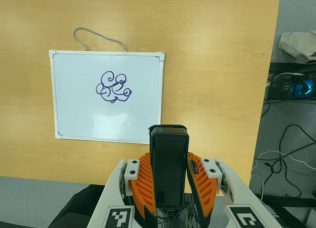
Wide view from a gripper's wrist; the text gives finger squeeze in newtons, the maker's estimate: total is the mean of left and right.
{"total": 5.9, "left": 3.7, "right": 8.1}